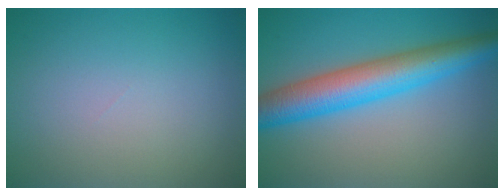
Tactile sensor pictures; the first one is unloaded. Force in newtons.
{"total": 7.4, "press": 7.4, "slide": 0.0}